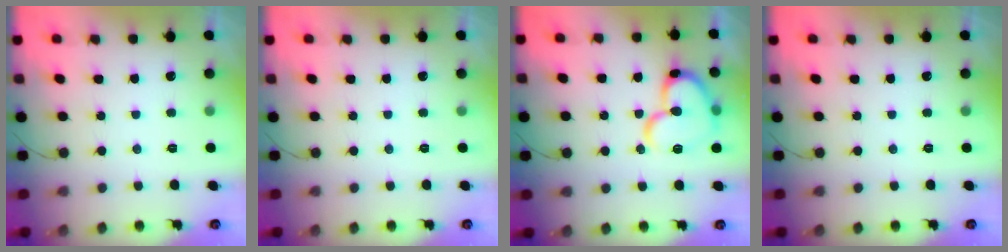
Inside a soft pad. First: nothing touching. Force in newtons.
{"total": 0.0}
{"total": 16.2, "press": 16.1, "slide": 1.7}
{"total": 0.0}